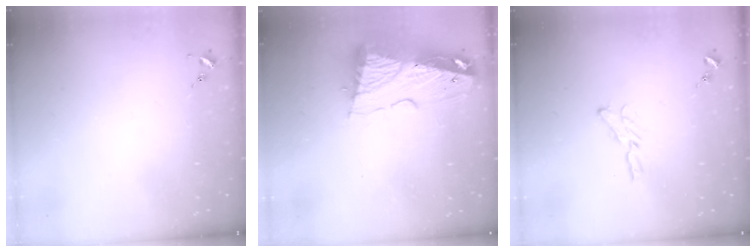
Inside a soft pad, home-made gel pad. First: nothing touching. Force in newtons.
{"total": 13.4, "press": 13.3, "slide": 1.5}
{"total": 5.9, "press": 5.9, "slide": 0.5}